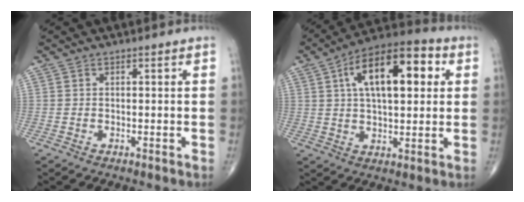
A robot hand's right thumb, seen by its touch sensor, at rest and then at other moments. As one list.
[{"total": 17.3, "force": [4.8, 8.0, 14.6], "torque": [-0.215, 0.018, 0.068]}]